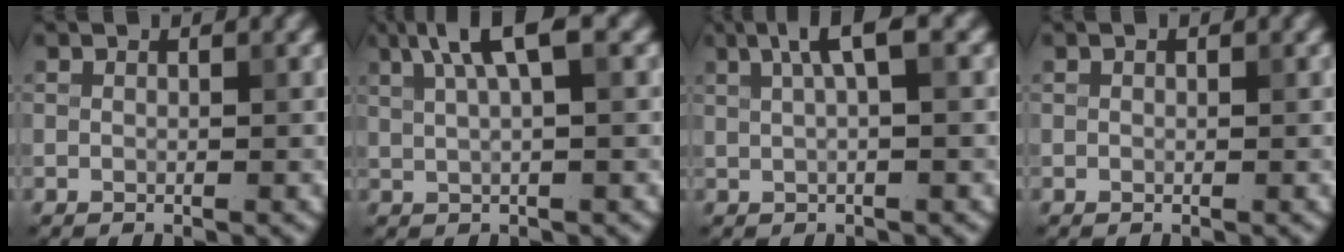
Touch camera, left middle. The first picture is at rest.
{"total": 4.7, "force": [2.3, 1.1, 4.0], "torque": [-0.065, 0.009, 0.038]}
{"total": 3.5, "force": [1.4, 0.7, 3.1], "torque": [-0.049, 0.009, 0.023]}
{"total": 0.0}